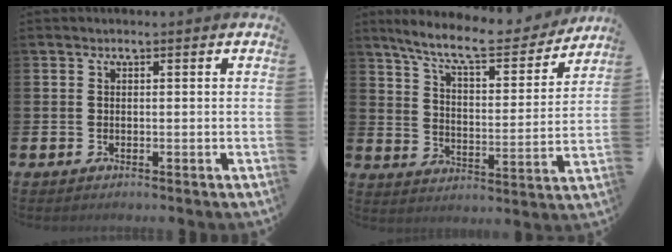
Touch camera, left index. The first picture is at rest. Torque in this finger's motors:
{"motor_torque": [0.98, -1.16, 0.39, 0.21]}